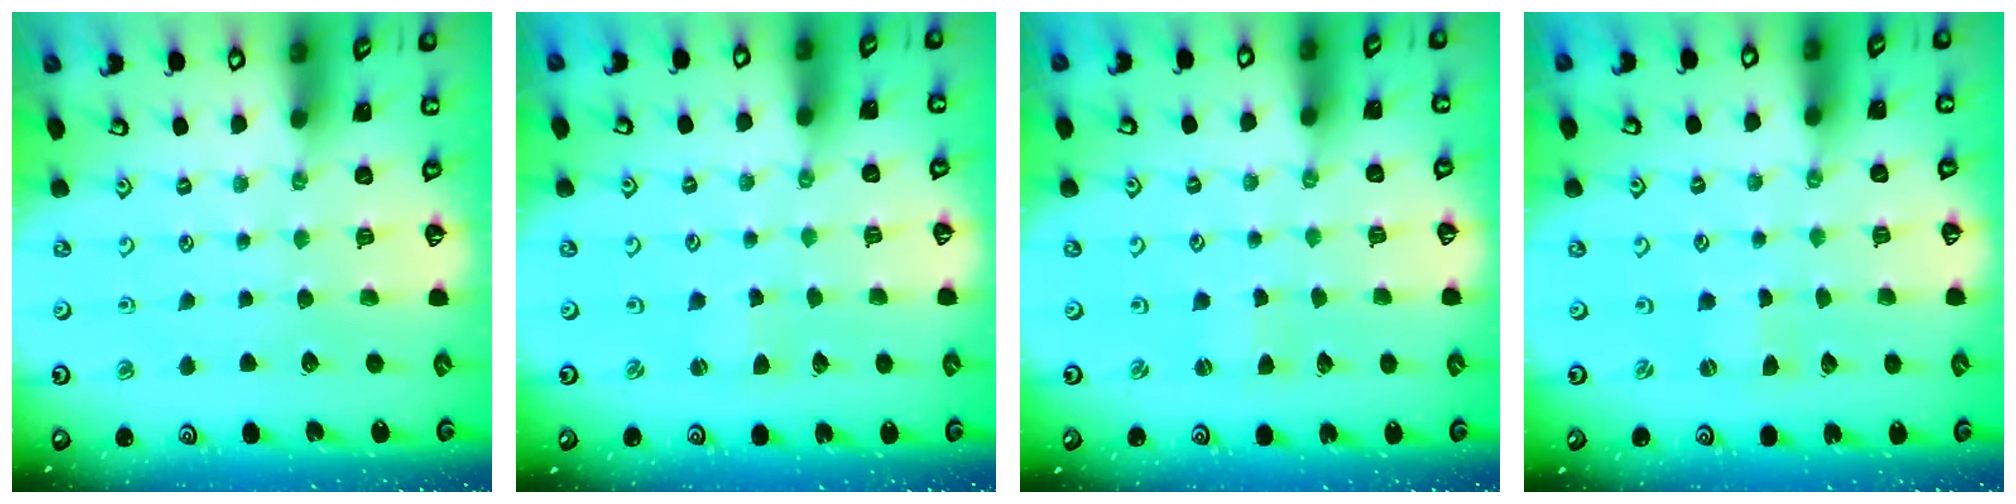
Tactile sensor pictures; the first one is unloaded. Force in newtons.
{"total": 1.8, "press": 1.7, "slide": 0.2}
{"total": 1.7, "press": 1.7, "slide": 0.2}
{"total": 0.0}